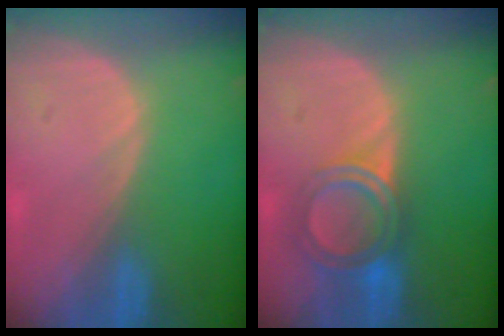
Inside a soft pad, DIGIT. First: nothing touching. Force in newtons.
{"total": 6.0, "press": 5.3, "slide": 2.8}